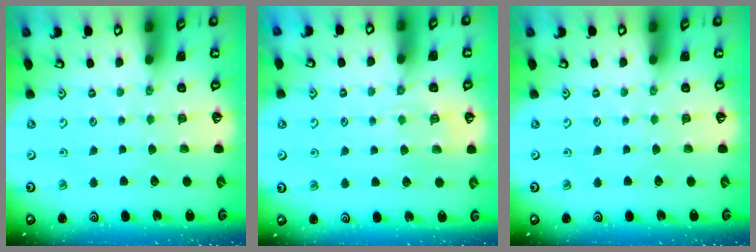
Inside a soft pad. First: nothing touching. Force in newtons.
{"total": 4.1, "press": 4.0, "slide": 0.9}
{"total": 0.0}